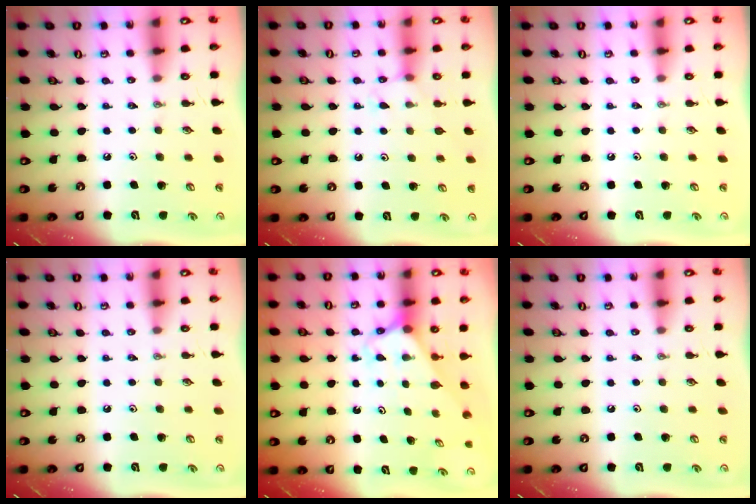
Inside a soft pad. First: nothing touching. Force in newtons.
{"total": 6.6, "press": 6.6, "slide": 0.6}
{"total": 0.0}
{"total": 0.0}
{"total": 2.5, "press": 2.5, "slide": 0.2}
{"total": 0.0}